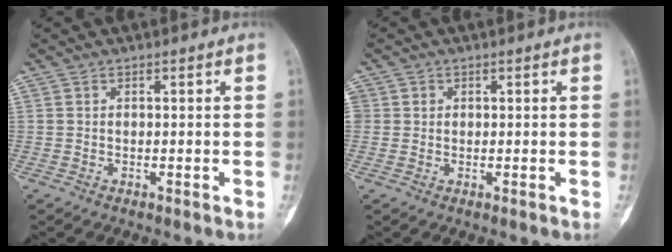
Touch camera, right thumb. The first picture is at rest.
{"total": 1.7, "force": [0.3, 1.6, 0.3], "torque": [0.006, 0.003, 0.003]}